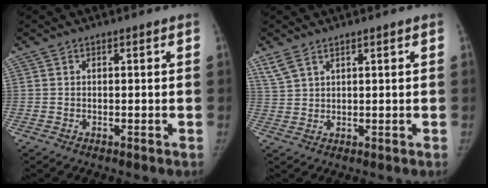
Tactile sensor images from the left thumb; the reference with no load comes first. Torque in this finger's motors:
{"motor_torque": [1.65, 0.93, 1.56, -1.21, 0.42]}